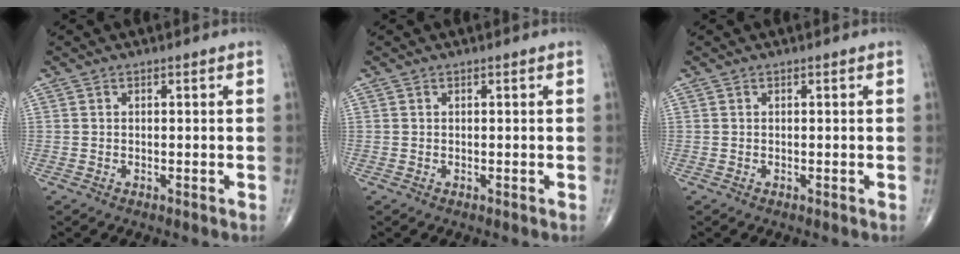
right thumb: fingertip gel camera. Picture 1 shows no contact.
{"total": 0.0}
{"total": 0.0}